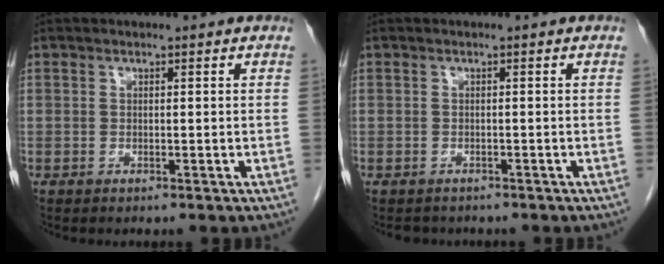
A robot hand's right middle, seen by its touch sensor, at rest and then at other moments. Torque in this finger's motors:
{"motor_torque": [0.07, -0.07, -0.02, 0.00]}